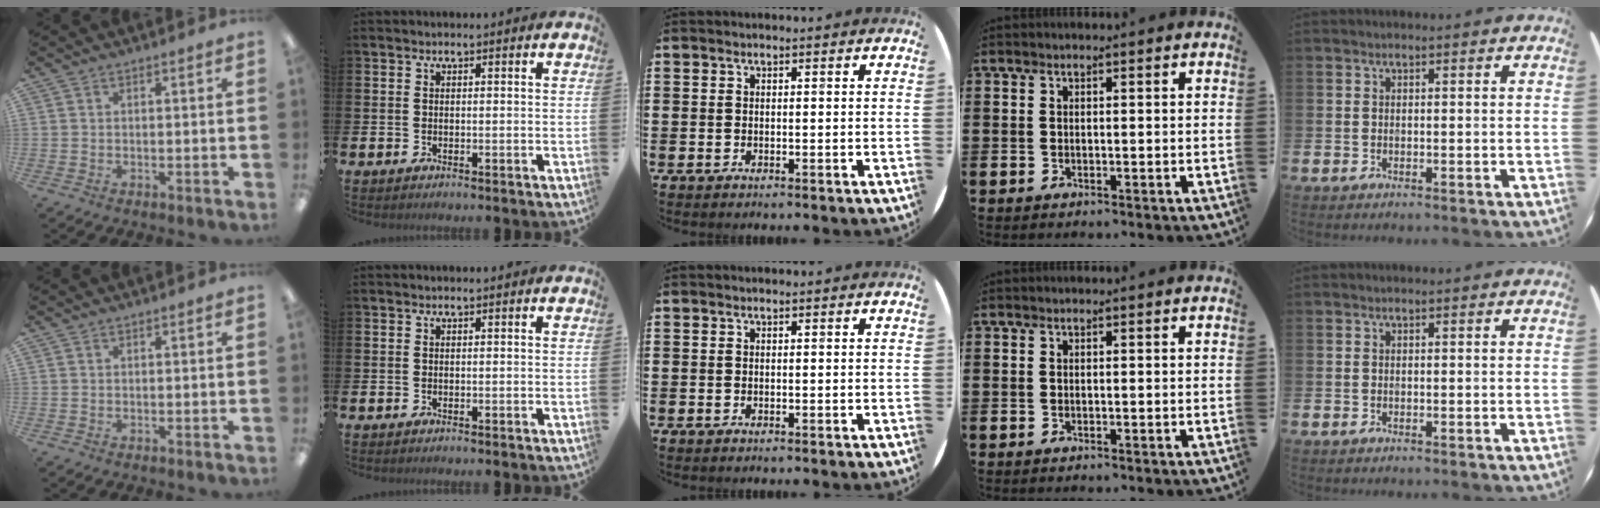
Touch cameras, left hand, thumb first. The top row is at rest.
{}